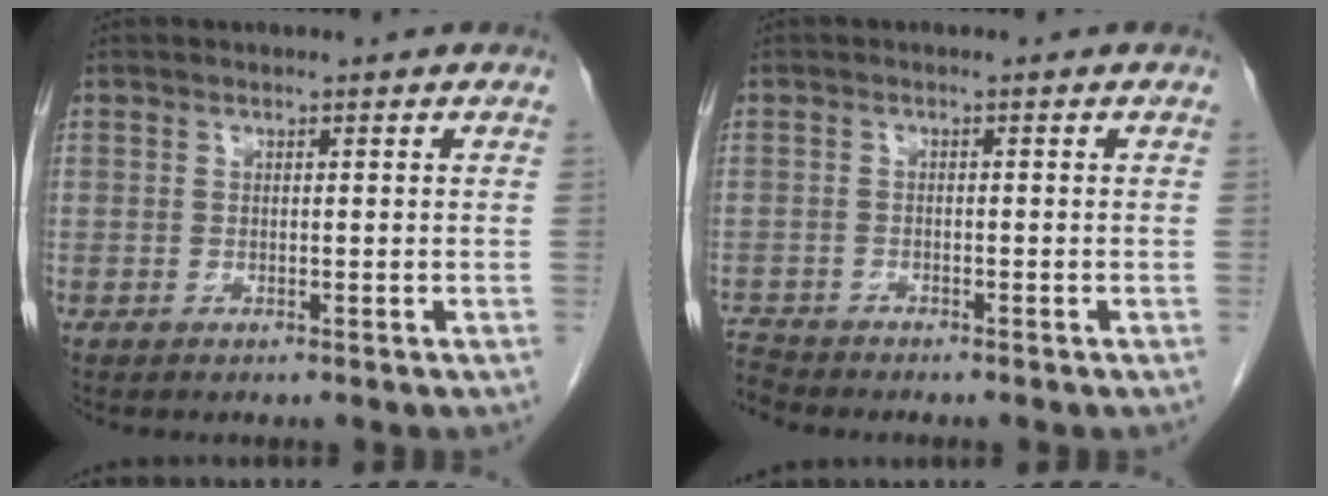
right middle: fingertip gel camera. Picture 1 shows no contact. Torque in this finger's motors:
{"motor_torque": [-0.08, -0.28, 0.09, 0.08]}